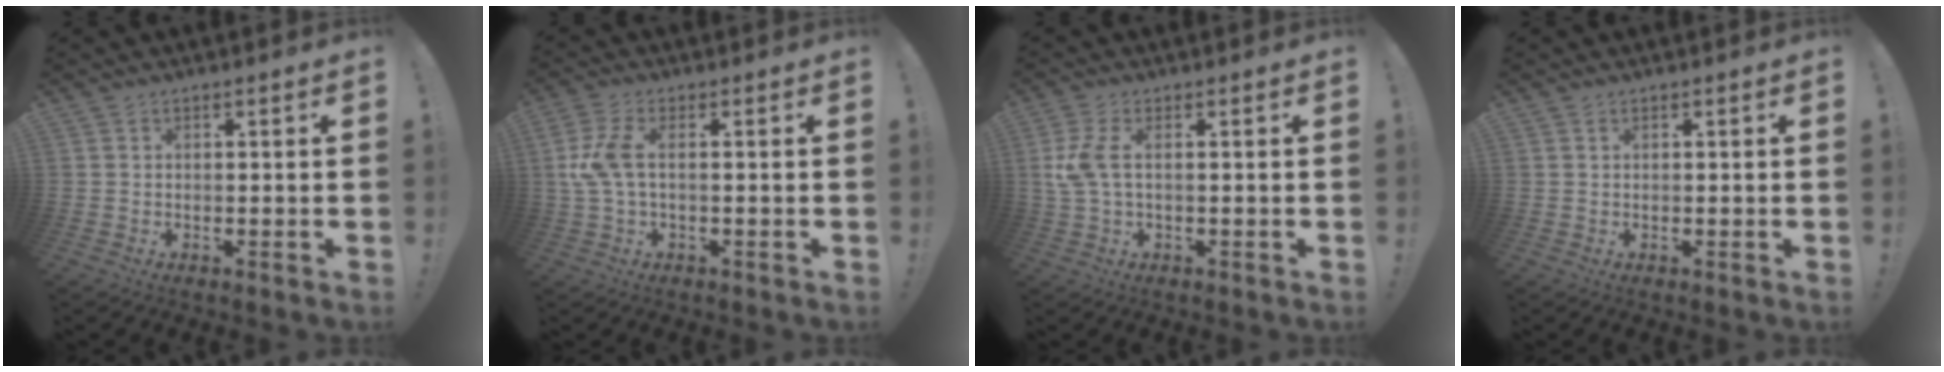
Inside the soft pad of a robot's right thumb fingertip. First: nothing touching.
{"total": 7.4, "force": [0.6, 2.9, 6.8], "torque": [-0.149, -0.008, 0.011]}
{"total": 6.1, "force": [0.6, 2.4, 5.6], "torque": [-0.123, -0.004, 0.011]}
{"total": 0.0}